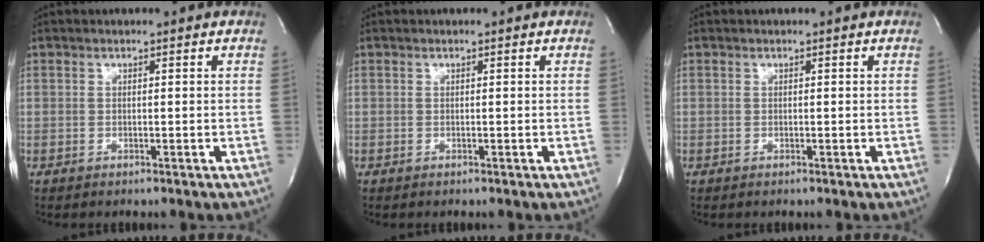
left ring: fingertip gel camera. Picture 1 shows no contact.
{"total": 0.0}
{"total": 0.0}